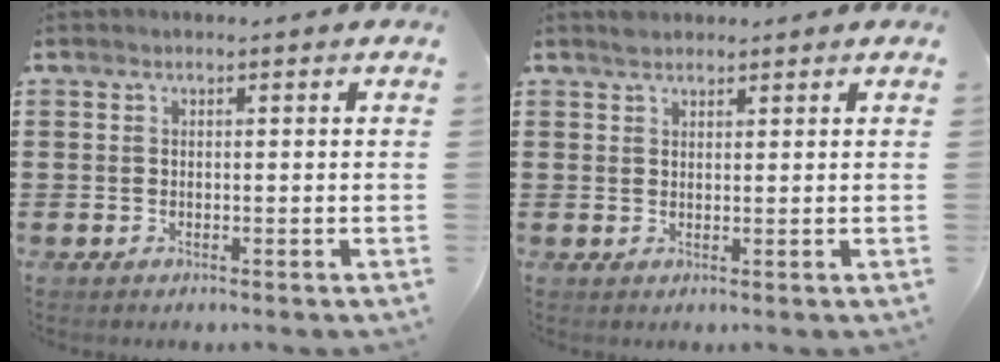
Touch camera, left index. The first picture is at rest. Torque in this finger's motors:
{"motor_torque": [0.16, 0.05, -0.01, -0.03]}